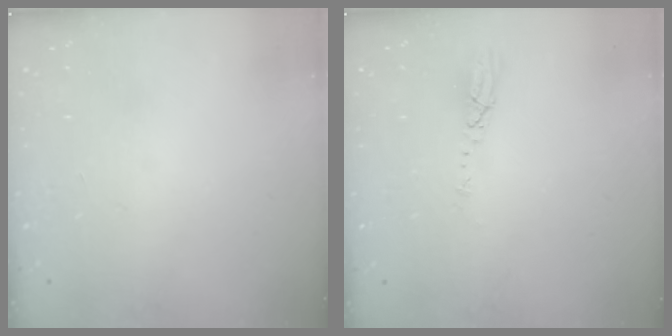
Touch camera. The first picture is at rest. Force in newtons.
{"total": 3.7, "press": 3.7, "slide": 0.2}